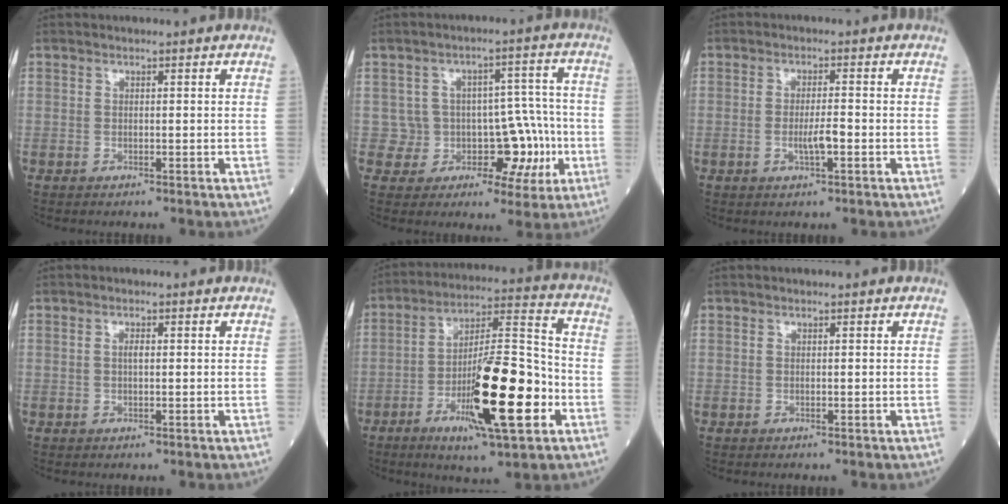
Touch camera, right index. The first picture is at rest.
{"total": 7.8, "force": [-1.4, 6.4, 4.2], "torque": [-0.030, 0.033, -0.005]}
{"total": 3.0, "force": [-0.9, 0.3, 2.8], "torque": [-0.055, 0.000, -0.013]}
{"total": 1.1, "force": [0.2, 0.3, 1.0], "torque": [-0.021, 0.002, 0.004]}
{"total": 17.7, "force": [-6.2, 2.7, 16.4], "torque": [-0.285, -0.008, -0.097]}
{"total": 0.0}